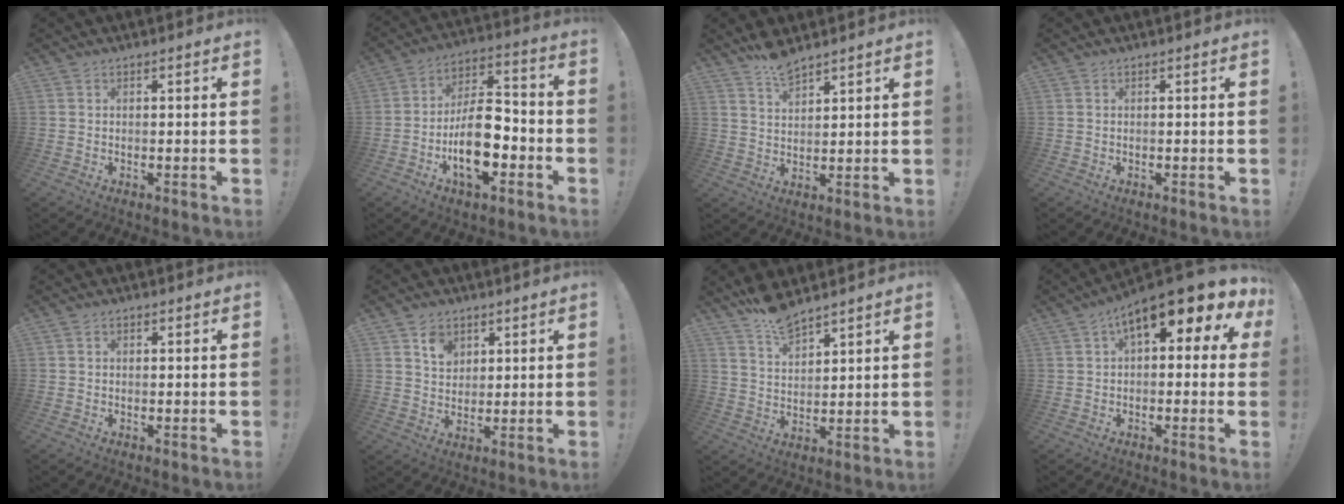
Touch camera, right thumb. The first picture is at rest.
{"total": 16.5, "force": [-5.8, 8.4, 13.0], "torque": [-0.223, 0.034, -0.093]}
{"total": 6.3, "force": [5.4, 1.6, 2.8], "torque": [-0.052, -0.029, 0.097]}
{"total": 0.0}
{"total": 0.5, "force": [0.0, 0.5, 0.2], "torque": [-0.005, 0.003, 0.000]}
{"total": 6.3, "force": [3.7, 4.5, 2.2], "torque": [-0.023, -0.020, 0.066]}
{"total": 8.1, "force": [7.1, 2.2, 3.3], "torque": [-0.062, -0.044, 0.130]}
{"total": 11.3, "force": [5.3, 4.0, 9.1], "torque": [-0.132, -0.032, 0.089]}